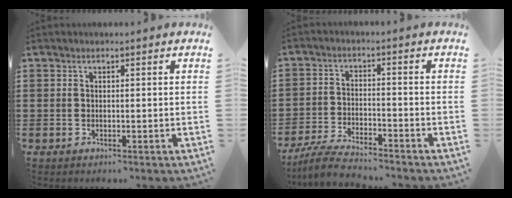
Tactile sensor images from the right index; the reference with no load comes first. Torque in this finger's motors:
{"motor_torque": [-1.05, 1.09, 0.00, -0.03]}